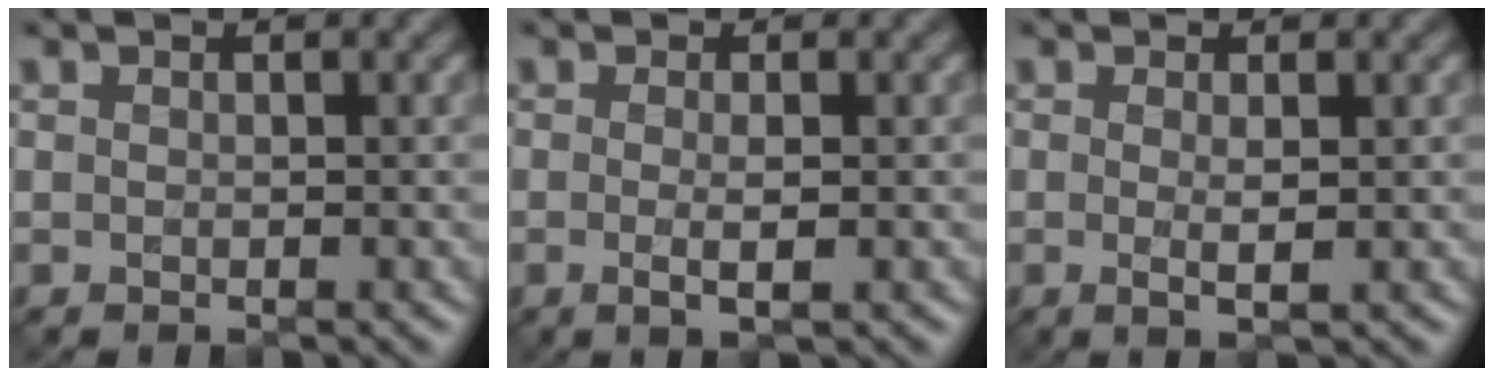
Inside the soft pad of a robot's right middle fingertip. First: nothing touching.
{"total": 2.2, "force": [-0.3, 0.5, 2.1], "torque": [-0.037, -0.007, -0.006]}
{"total": 1.7, "force": [0.0, 0.3, 1.7], "torque": [-0.032, -0.005, -0.001]}